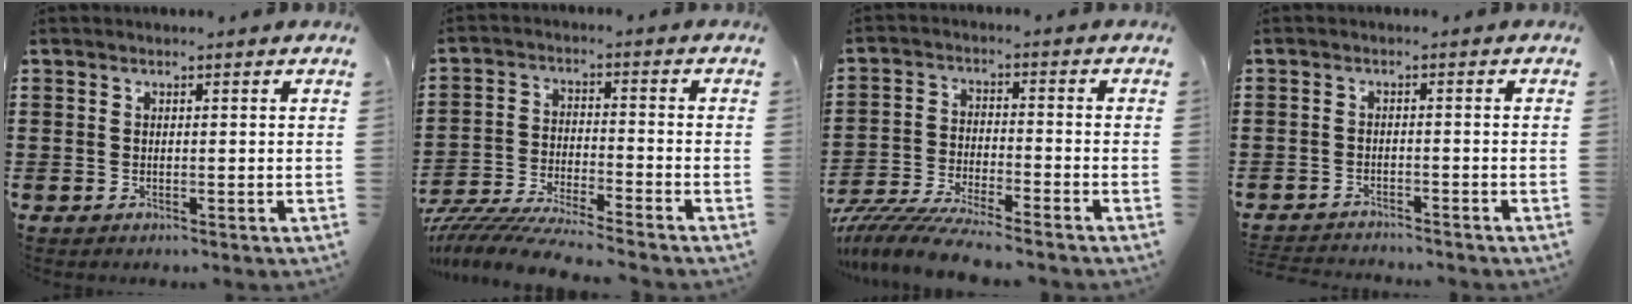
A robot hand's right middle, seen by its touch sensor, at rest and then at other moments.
{"total": 6.8, "force": [-6.6, -0.3, 1.6], "torque": [-0.045, -0.012, -0.135]}
{"total": 6.9, "force": [-6.6, 0.0, 2.1], "torque": [-0.053, -0.009, -0.132]}
{"total": 2.1, "force": [-2.1, 0.1, -0.1], "torque": [-0.005, 0.000, -0.046]}